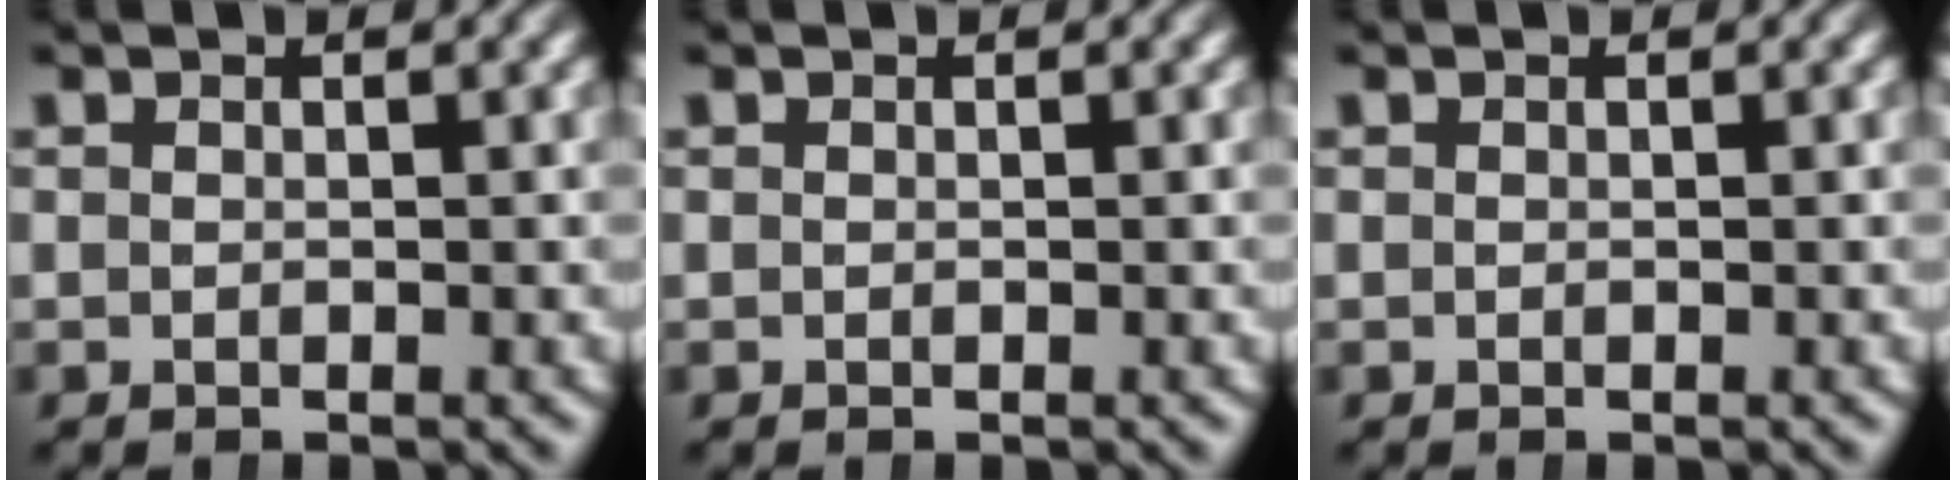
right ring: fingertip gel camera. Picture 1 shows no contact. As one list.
[{"total": 0.0}, {"total": 0.0}]